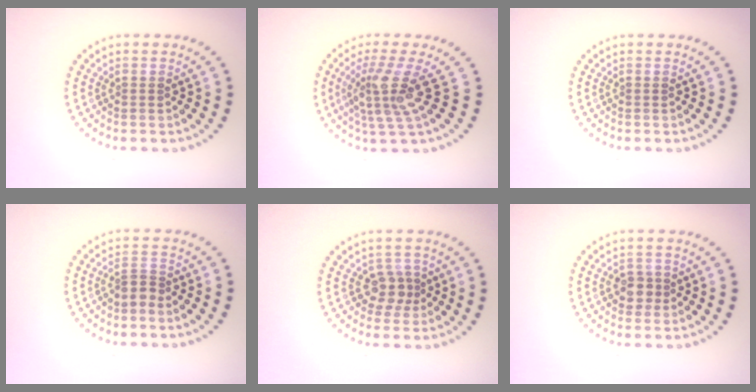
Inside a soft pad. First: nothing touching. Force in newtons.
{"total": 4.3, "press": 3.1, "slide": 2.9}
{"total": 0.0}
{"total": 1.5, "press": 1.1, "slide": 1.0}
{"total": 2.2, "press": 1.8, "slide": 1.3}
{"total": 1.8, "press": 1.6, "slide": 0.7}